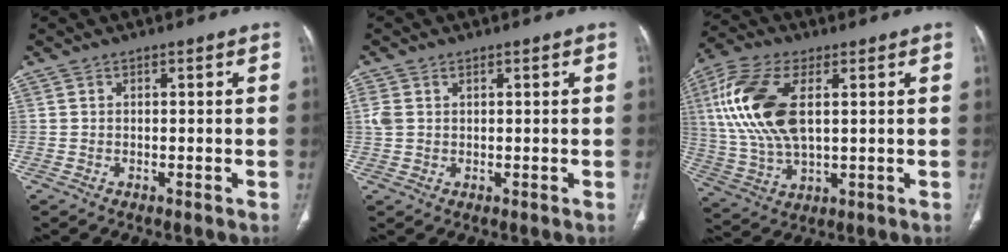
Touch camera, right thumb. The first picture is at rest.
{"total": 2.8, "force": [0.8, 2.1, 1.7], "torque": [-0.049, 0.006, 0.021]}
{"total": 16.9, "force": [3.8, 8.5, 14.1], "torque": [-0.312, 0.001, 0.075]}